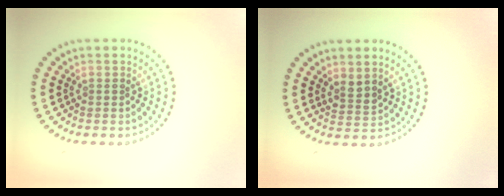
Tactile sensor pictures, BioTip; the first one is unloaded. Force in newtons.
{"total": 1.6, "press": 1.3, "slide": 1.0}